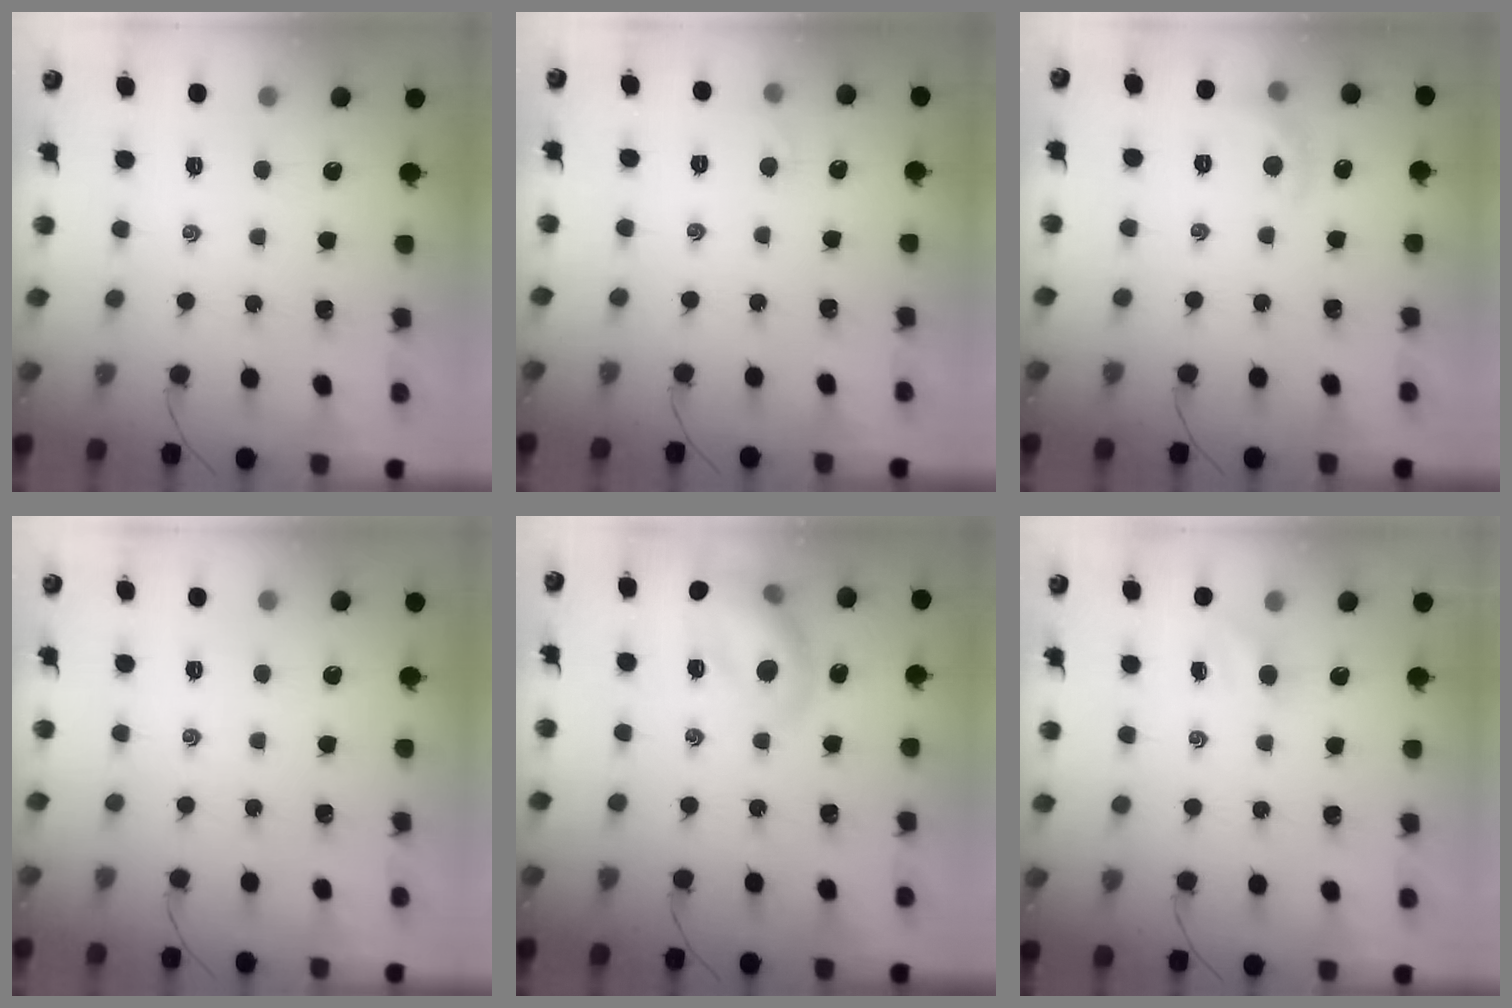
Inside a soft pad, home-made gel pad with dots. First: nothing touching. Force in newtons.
{"total": 2.9, "press": 2.8, "slide": 1.0}
{"total": 6.5, "press": 6.4, "slide": 0.8}
{"total": 0.0}
{"total": 14.1, "press": 14.0, "slide": 1.7}
{"total": 2.2, "press": 2.1, "slide": 0.8}